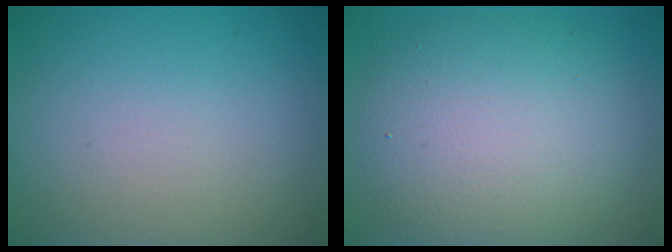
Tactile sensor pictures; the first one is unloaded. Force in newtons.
{"total": 9.0, "press": 8.9, "slide": 0.9}